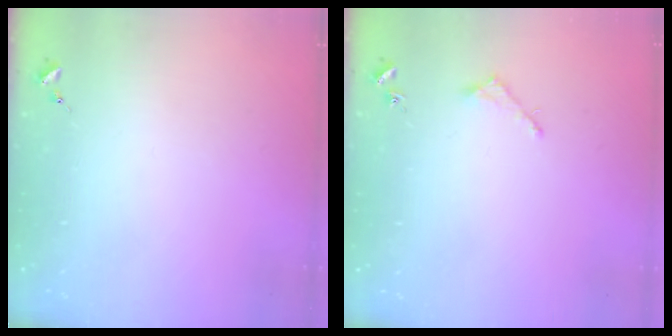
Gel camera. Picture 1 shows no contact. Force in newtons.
{"total": 2.0, "press": 2.0, "slide": 0.1}